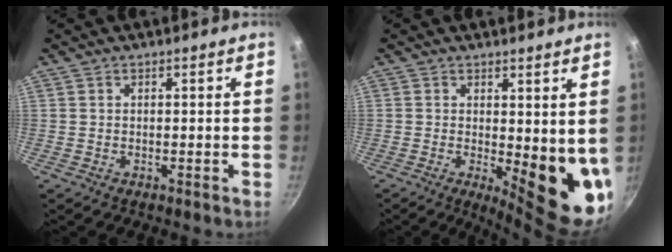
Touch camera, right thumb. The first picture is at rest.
{"total": 11.0, "force": [0.4, 4.3, 10.1], "torque": [-0.105, -0.027, 0.013]}